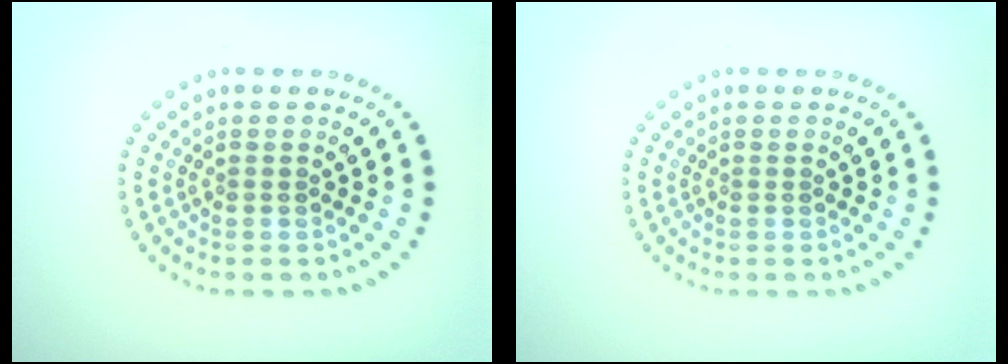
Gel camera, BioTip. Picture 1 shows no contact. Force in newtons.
{"total": 0.0}